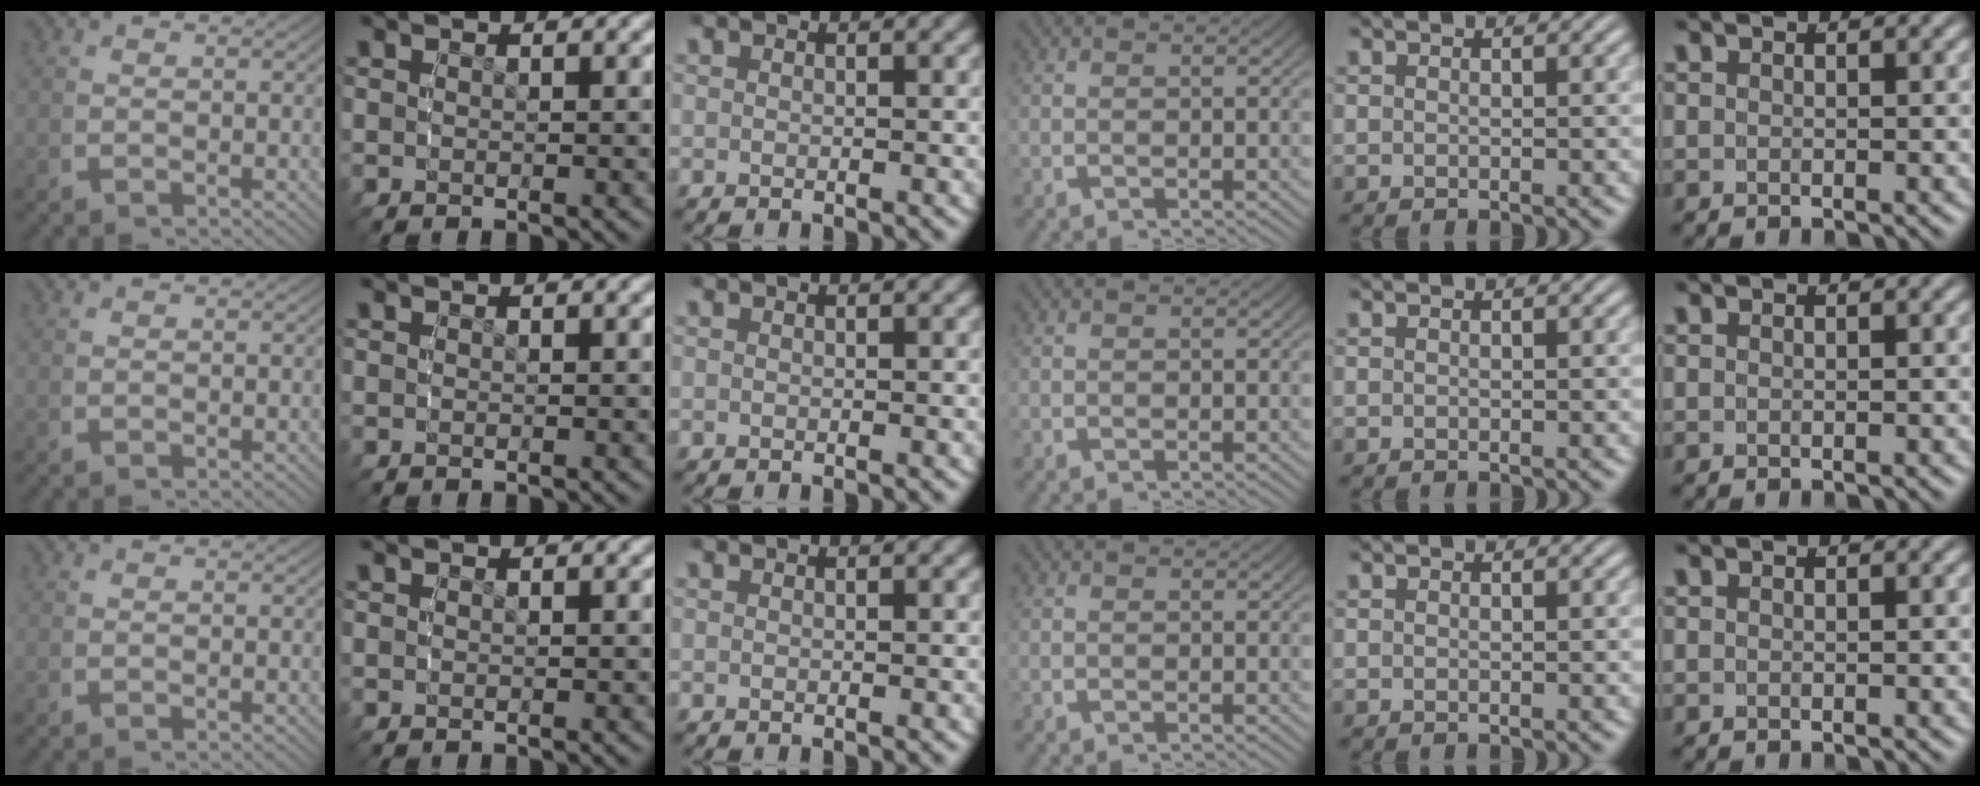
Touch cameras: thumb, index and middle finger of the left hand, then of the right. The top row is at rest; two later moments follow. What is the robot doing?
{"motion": "reach", "object": "jewelry box"}